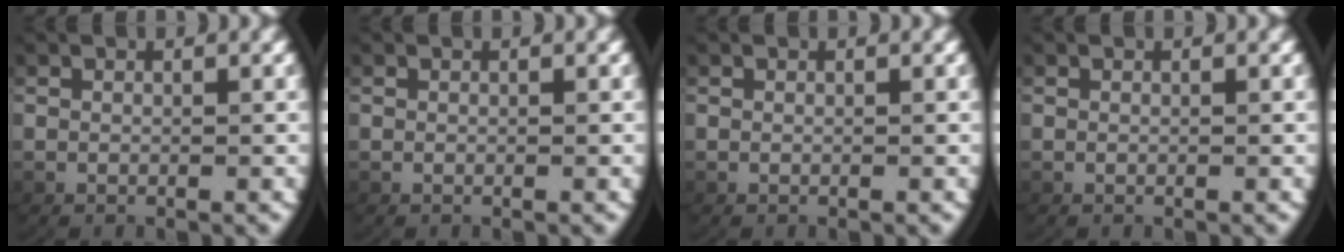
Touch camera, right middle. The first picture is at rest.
{"total": 0.0}
{"total": 0.0}
{"total": 0.0}